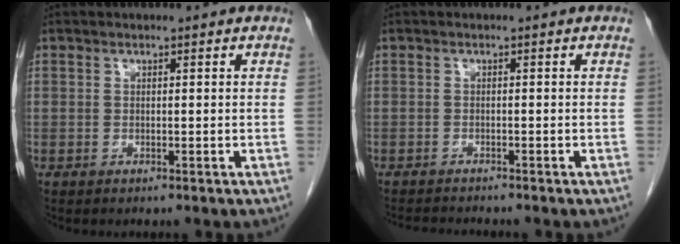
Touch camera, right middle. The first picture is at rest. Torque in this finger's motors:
{"motor_torque": [0.00, 0.00, -0.01, 0.00]}